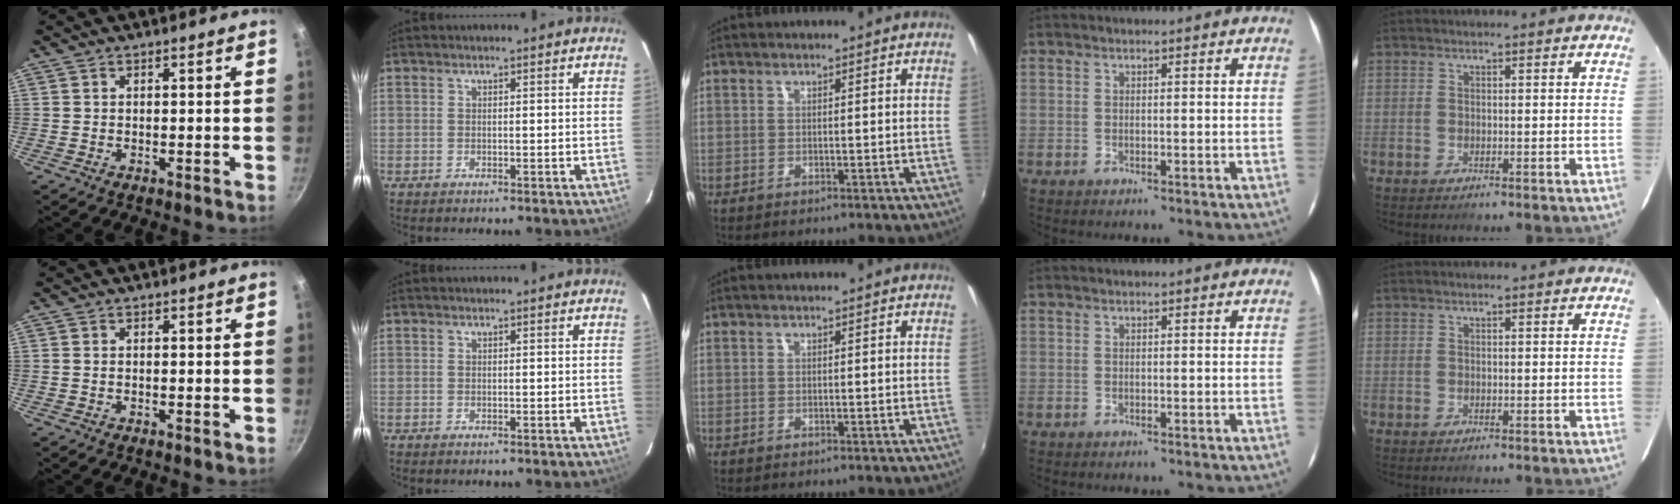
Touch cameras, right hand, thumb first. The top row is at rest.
{}